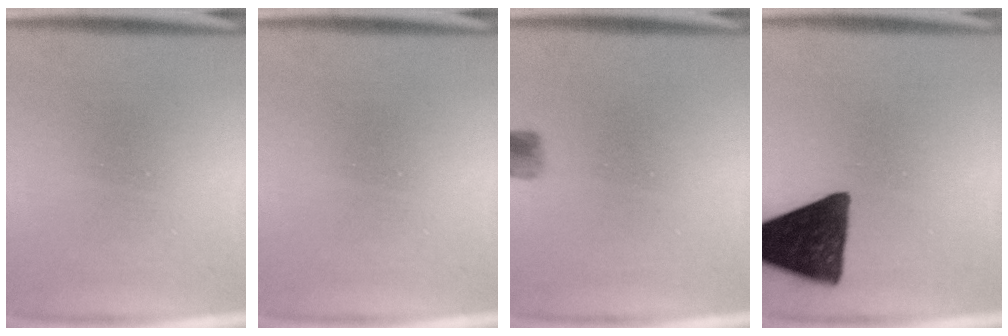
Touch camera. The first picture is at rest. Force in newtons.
{"total": 0.0}
{"total": 2.4}
{"total": 13.3}